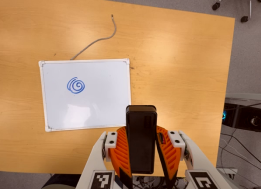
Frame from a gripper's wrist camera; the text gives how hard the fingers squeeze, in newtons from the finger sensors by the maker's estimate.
{"total": 11.0, "left": 8.6, "right": 13.3}